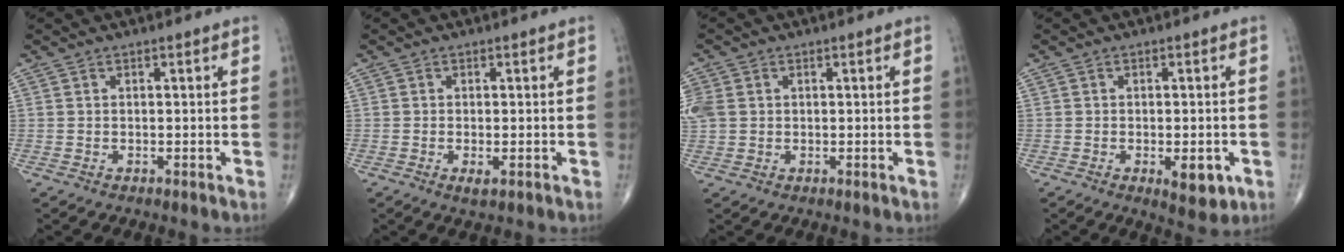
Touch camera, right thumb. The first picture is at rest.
{"total": 1.7, "force": [-0.6, 0.5, 1.5], "torque": [-0.026, -0.004, -0.010]}
{"total": 6.4, "force": [1.0, 5.3, 3.5], "torque": [-0.106, 0.010, 0.028]}
{"total": 5.7, "force": [-1.9, 2.5, 4.8], "torque": [-0.054, -0.005, -0.019]}